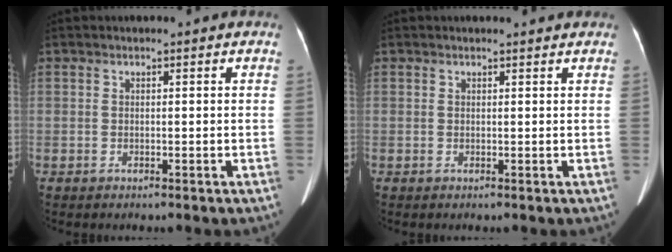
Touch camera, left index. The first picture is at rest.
{"total": 1.1, "force": [1.1, 0.1, 0.0], "torque": [-0.010, 0.001, 0.011]}